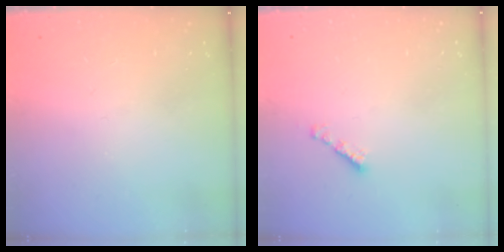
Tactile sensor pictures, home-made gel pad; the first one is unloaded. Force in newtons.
{"total": 2.3, "press": 2.2, "slide": 0.4}